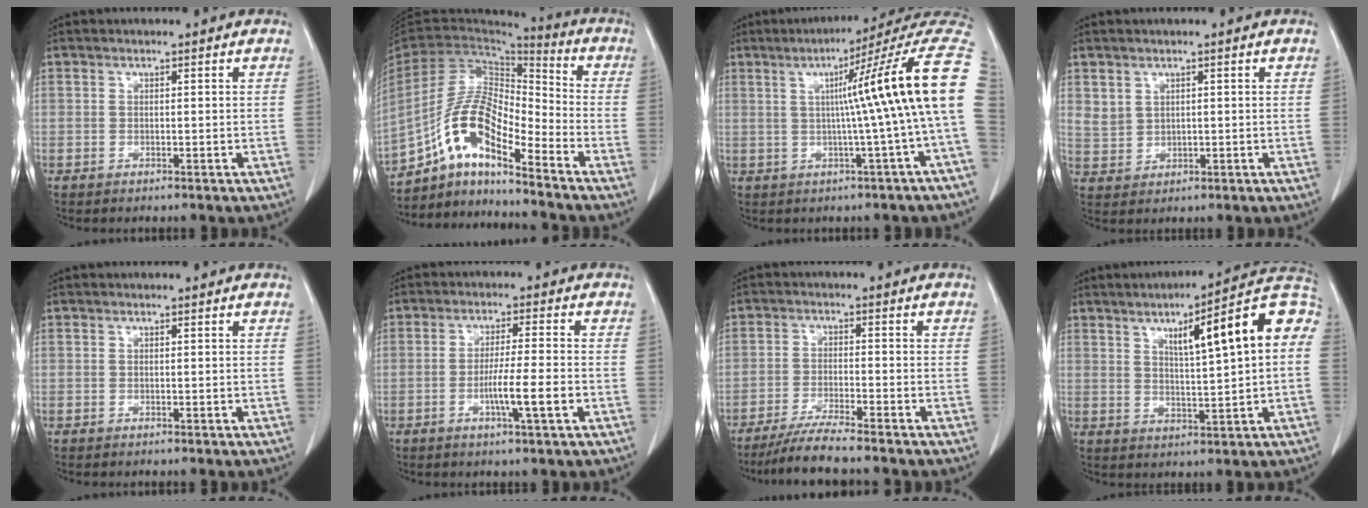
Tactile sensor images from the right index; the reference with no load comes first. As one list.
[{"total": 13.0, "force": [-8.1, 3.5, 9.6], "torque": [-0.192, 0.028, -0.148]}, {"total": 15.0, "force": [1.8, -2.3, 14.8], "torque": [-0.176, 0.027, 0.015]}, {"total": 3.1, "force": [1.6, 2.6, 0.9], "torque": [-0.017, 0.001, 0.041]}, {"total": 0.0}, {"total": 6.4, "force": [-2.0, -0.4, 6.1], "torque": [-0.103, -0.009, -0.036]}, {"total": 6.4, "force": [-5.5, -1.0, 3.2], "torque": [-0.055, -0.024, -0.099]}, {"total": 15.0, "force": [3.8, 1.7, 14.4], "torque": [-0.201, 0.031, 0.051]}]